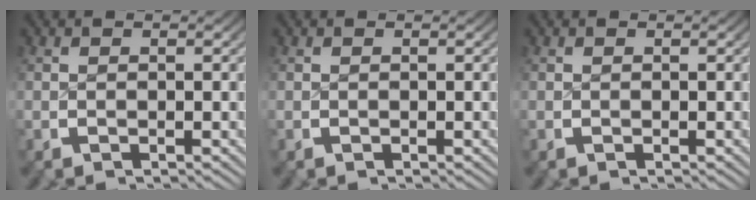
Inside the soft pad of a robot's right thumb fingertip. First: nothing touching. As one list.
[{"total": 0.0}, {"total": 0.0}]